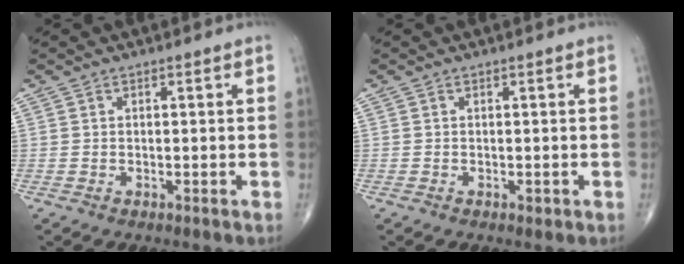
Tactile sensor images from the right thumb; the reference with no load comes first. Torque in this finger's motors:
{"motor_torque": [1.28, 1.26, -0.01, -0.28, 0.01]}